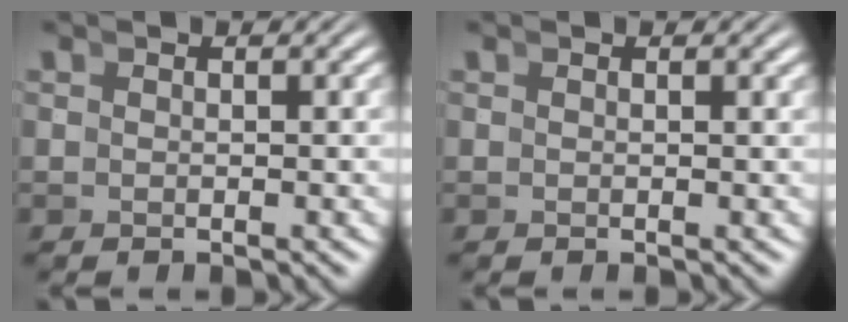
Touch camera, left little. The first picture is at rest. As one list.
[{"total": 0.0}]